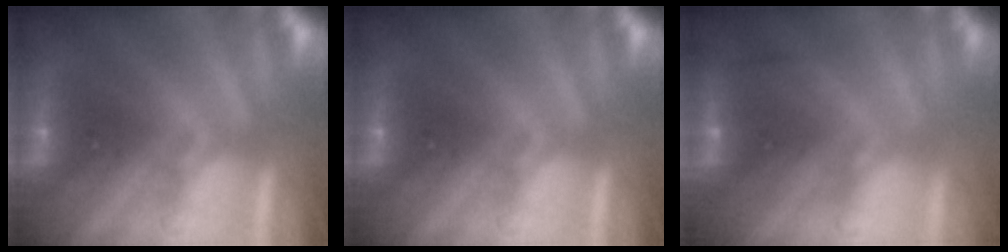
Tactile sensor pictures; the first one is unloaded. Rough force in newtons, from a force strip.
{"total": 0.0}
{"total": 2.2}